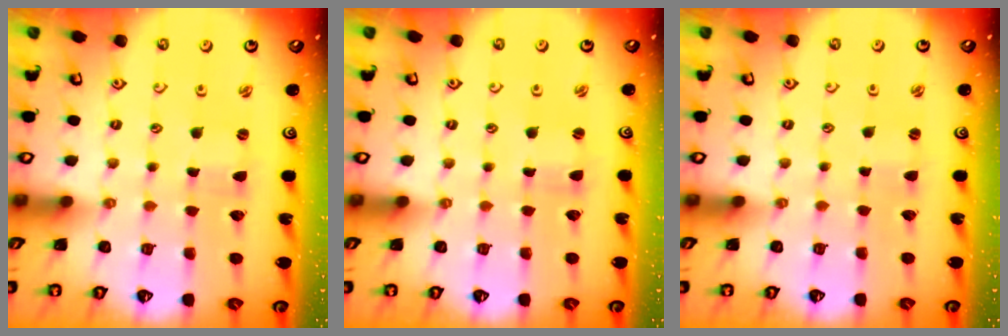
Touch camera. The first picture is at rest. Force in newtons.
{"total": 0.0}
{"total": 1.1, "press": 1.1, "slide": 0.3}